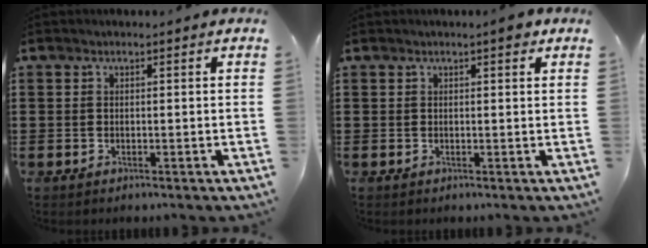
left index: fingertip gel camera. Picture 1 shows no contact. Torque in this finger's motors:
{"motor_torque": [0.52, -0.23, 0.25, 0.02]}